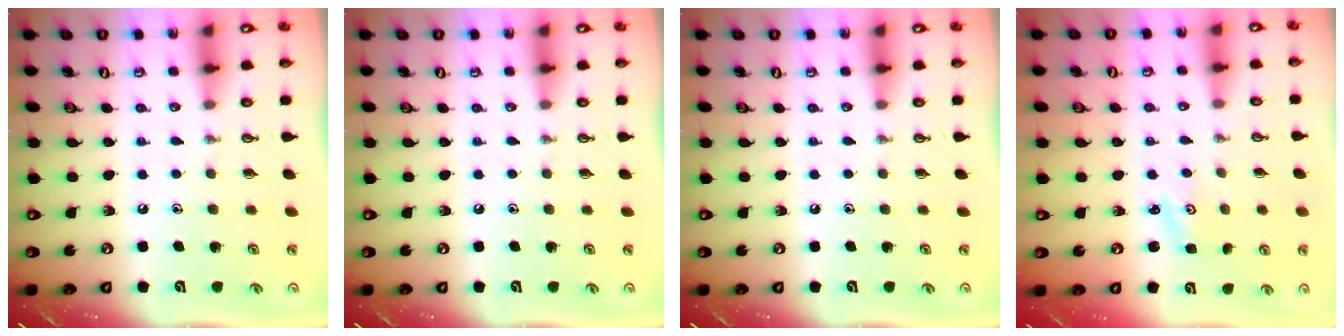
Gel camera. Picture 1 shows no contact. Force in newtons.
{"total": 0.0}
{"total": 0.0}
{"total": 1.4, "press": 1.4, "slide": 0.3}